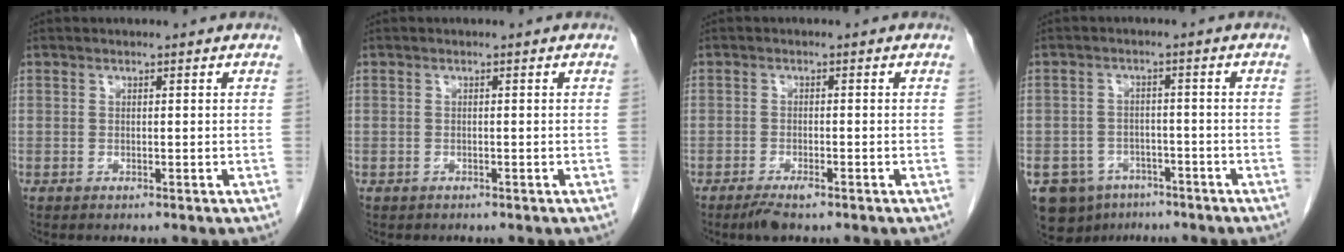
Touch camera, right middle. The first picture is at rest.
{"total": 0.7, "force": [-0.6, 0.5, 0.0], "torque": [-0.014, 0.001, -0.009]}
{"total": 2.9, "force": [-2.1, 0.6, 1.9], "torque": [-0.039, -0.004, -0.035]}
{"total": 9.0, "force": [-5.8, 6.4, 2.8], "torque": [-0.055, 0.008, -0.082]}